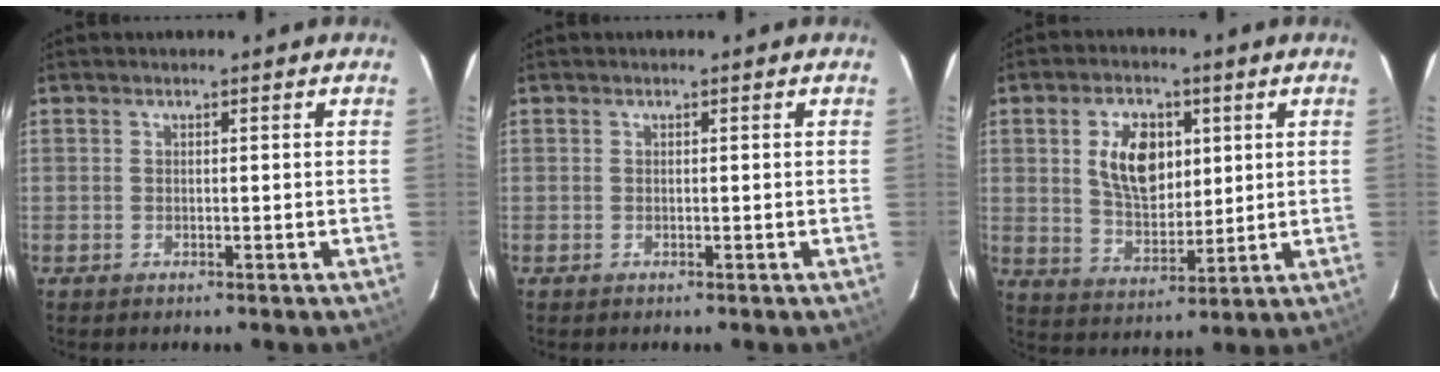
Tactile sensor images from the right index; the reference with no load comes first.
{"total": 0.0}
{"total": 10.8, "force": [3.1, 6.5, 8.1], "torque": [-0.147, 0.012, 0.066]}